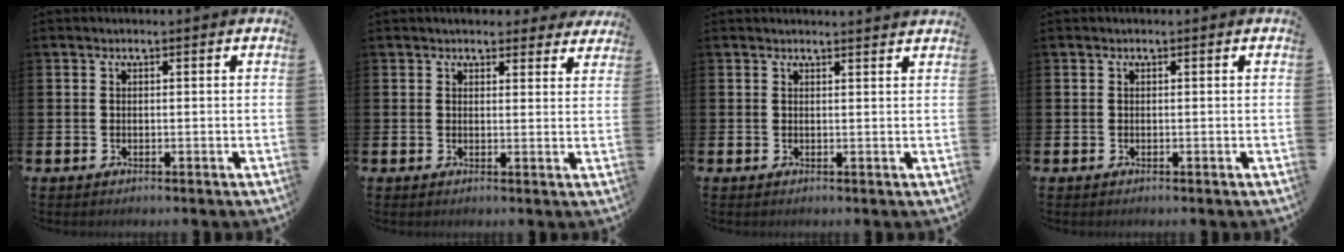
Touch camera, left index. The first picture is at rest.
{"total": 3.3, "force": [3.1, 1.1, 0.1], "torque": [-0.002, -0.013, 0.056]}
{"total": 1.3, "force": [1.3, -0.1, -0.1], "torque": [0.009, -0.011, 0.022]}
{"total": 0.0}